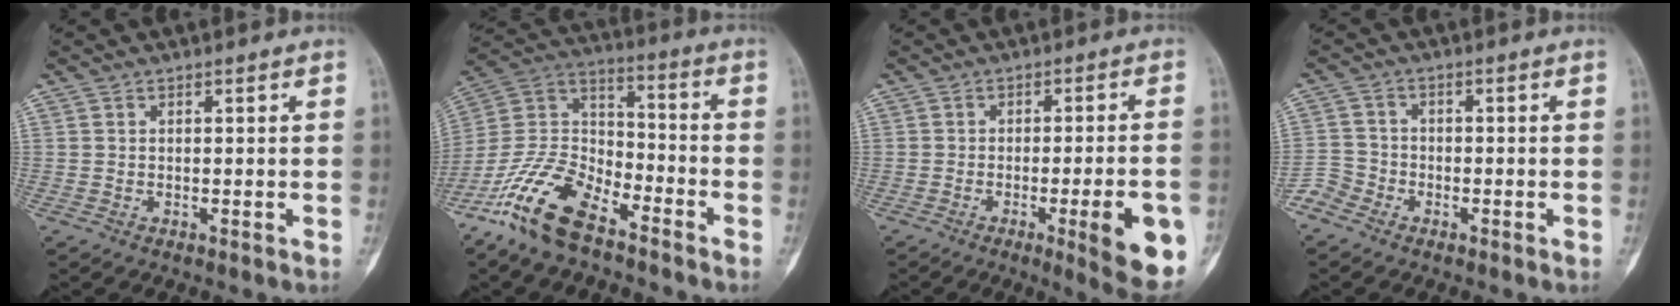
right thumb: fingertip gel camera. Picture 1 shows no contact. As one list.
[{"total": 16.4, "force": [-11.3, 7.2, 9.5], "torque": [-0.186, 0.065, -0.222]}, {"total": 12.8, "force": [-4.4, 2.4, 11.8], "torque": [-0.137, 0.005, -0.053]}, {"total": 3.9, "force": [-3.0, 2.5, 0.2], "torque": [0.006, 0.007, -0.073]}]